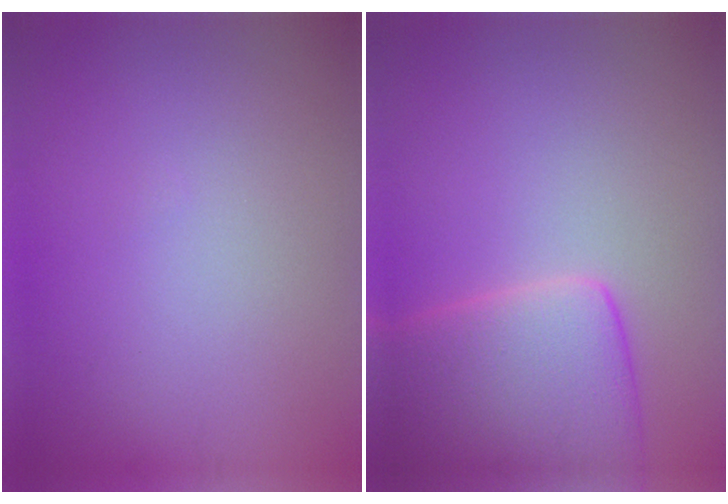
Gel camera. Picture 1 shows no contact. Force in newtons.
{"total": 7.7, "press": 7.7, "slide": 0.9}